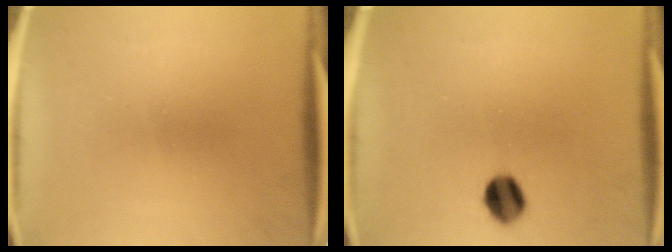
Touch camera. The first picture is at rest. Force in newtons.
{"total": 6.2}